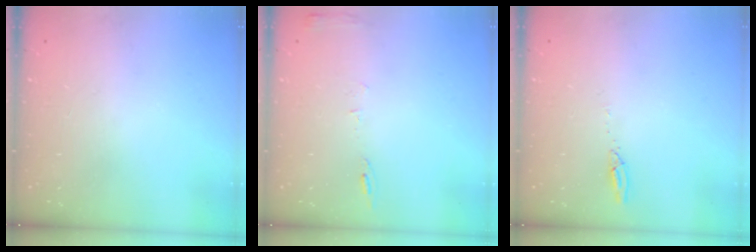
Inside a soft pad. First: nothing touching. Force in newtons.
{"total": 6.0, "press": 6.0, "slide": 0.6}
{"total": 2.7, "press": 2.7, "slide": 0.2}